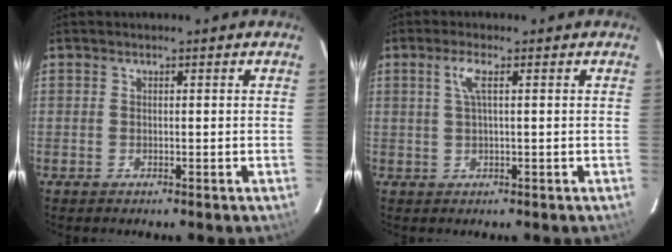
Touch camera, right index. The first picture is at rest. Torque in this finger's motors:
{"motor_torque": [0.39, 0.01, 0.17, 0.07]}